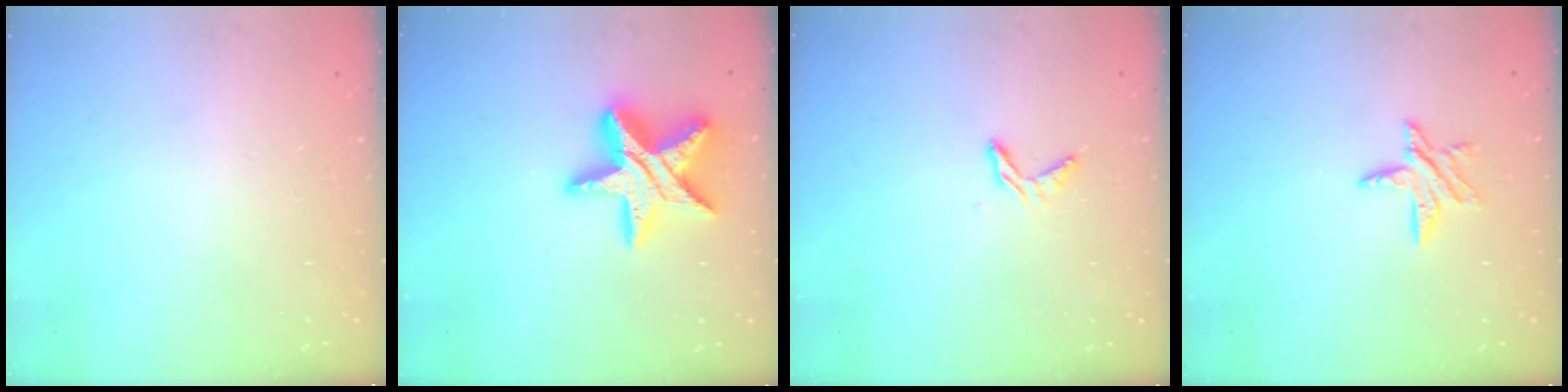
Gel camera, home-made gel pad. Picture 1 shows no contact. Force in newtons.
{"total": 18.3, "press": 18.3, "slide": 1.5}
{"total": 5.3, "press": 5.2, "slide": 0.3}
{"total": 7.0, "press": 7.0, "slide": 0.4}